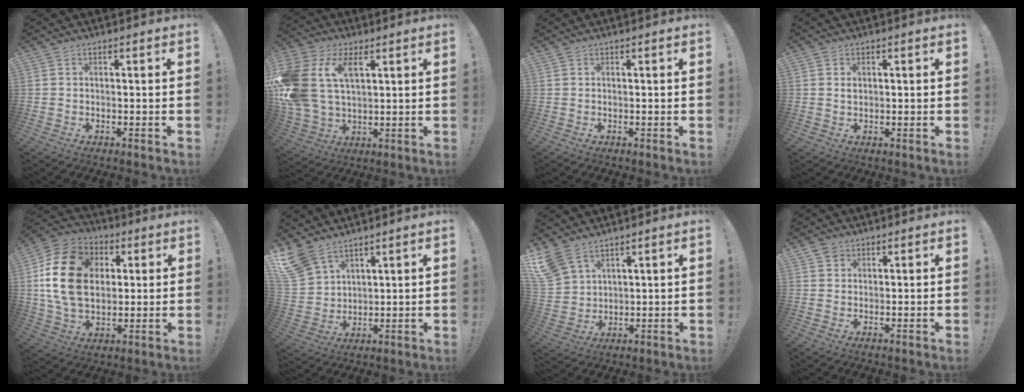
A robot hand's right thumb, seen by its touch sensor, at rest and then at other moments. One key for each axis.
{"total": 17.7, "fx": 6.3, "fy": 11.8, "fz": 11.6, "tx": -0.266, "ty": -0.019, "tz": 0.116}
{"total": 0.0}
{"total": 1.1, "fx": 0.5, "fy": 0.9, "fz": 0.3, "tx": 0.005, "ty": -0.002, "tz": 0.008}
{"total": 21.5, "fx": 4.2, "fy": 15.7, "fz": 14.1, "tx": -0.250, "ty": -0.001, "tz": 0.076}
{"total": 10.0, "fx": 7.5, "fy": 5.5, "fz": 3.8, "tx": -0.082, "ty": -0.044, "tz": 0.154}
{"total": 8.5, "fx": 6.3, "fy": 4.5, "fz": 3.6, "tx": -0.076, "ty": -0.030, "tz": 0.130}
{"total": 2.2, "fx": 1.5, "fy": 1.7, "fz": 0.2, "tx": 0.006, "ty": -0.004, "tz": 0.025}